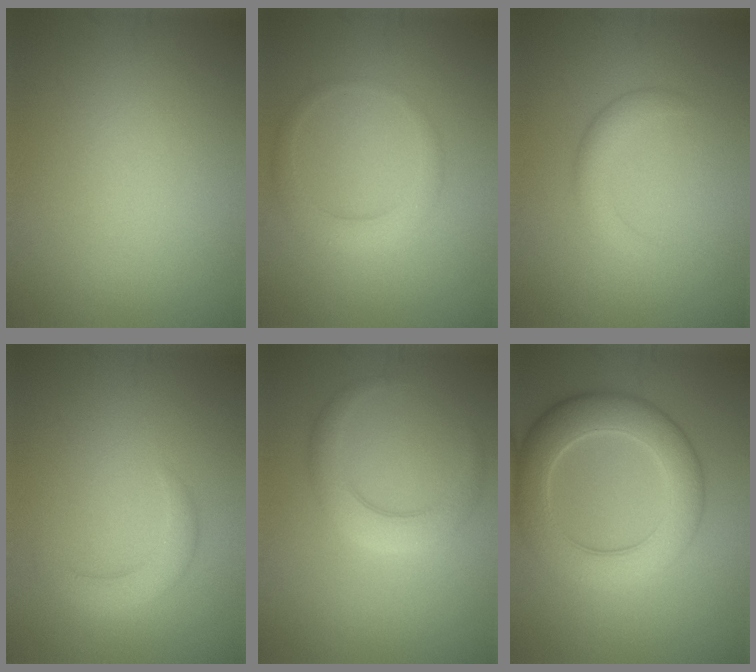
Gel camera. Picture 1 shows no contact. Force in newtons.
{"total": 2.4, "press": 2.4, "slide": 0.1}
{"total": 2.1, "press": 2.1, "slide": 0.2}
{"total": 2.8, "press": 2.8, "slide": 0.1}
{"total": 3.4, "press": 3.4, "slide": 0.1}
{"total": 7.5, "press": 7.5, "slide": 0.1}